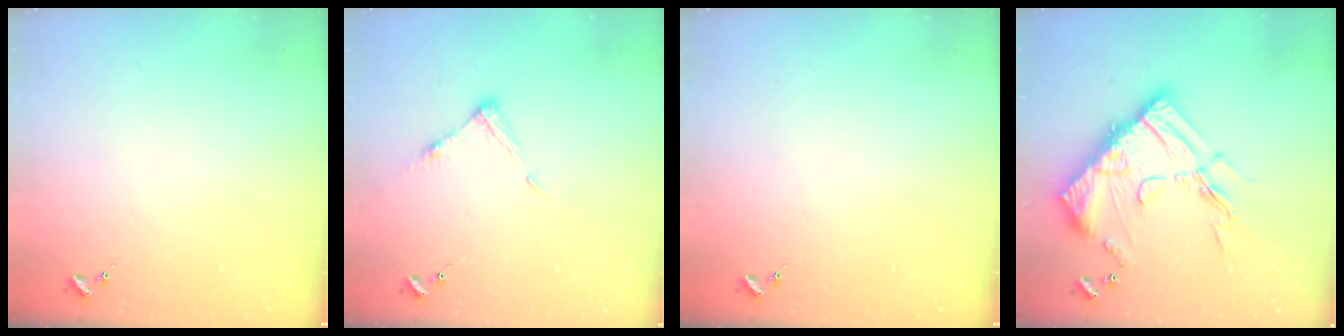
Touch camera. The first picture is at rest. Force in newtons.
{"total": 6.8, "press": 6.7, "slide": 0.4}
{"total": 0.0}
{"total": 21.5, "press": 21.4, "slide": 1.6}